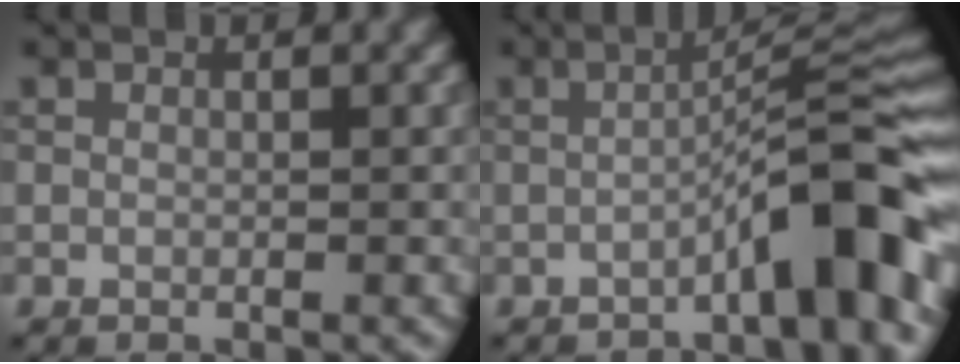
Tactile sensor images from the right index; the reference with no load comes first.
{"total": 7.1, "force": [-3.2, 0.9, 6.3], "torque": [-0.087, 0.028, -0.059]}